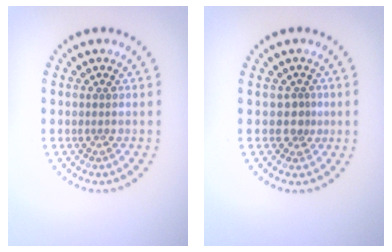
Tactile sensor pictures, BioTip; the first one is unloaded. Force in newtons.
{"total": 1.3, "press": 0.9, "slide": 0.9}